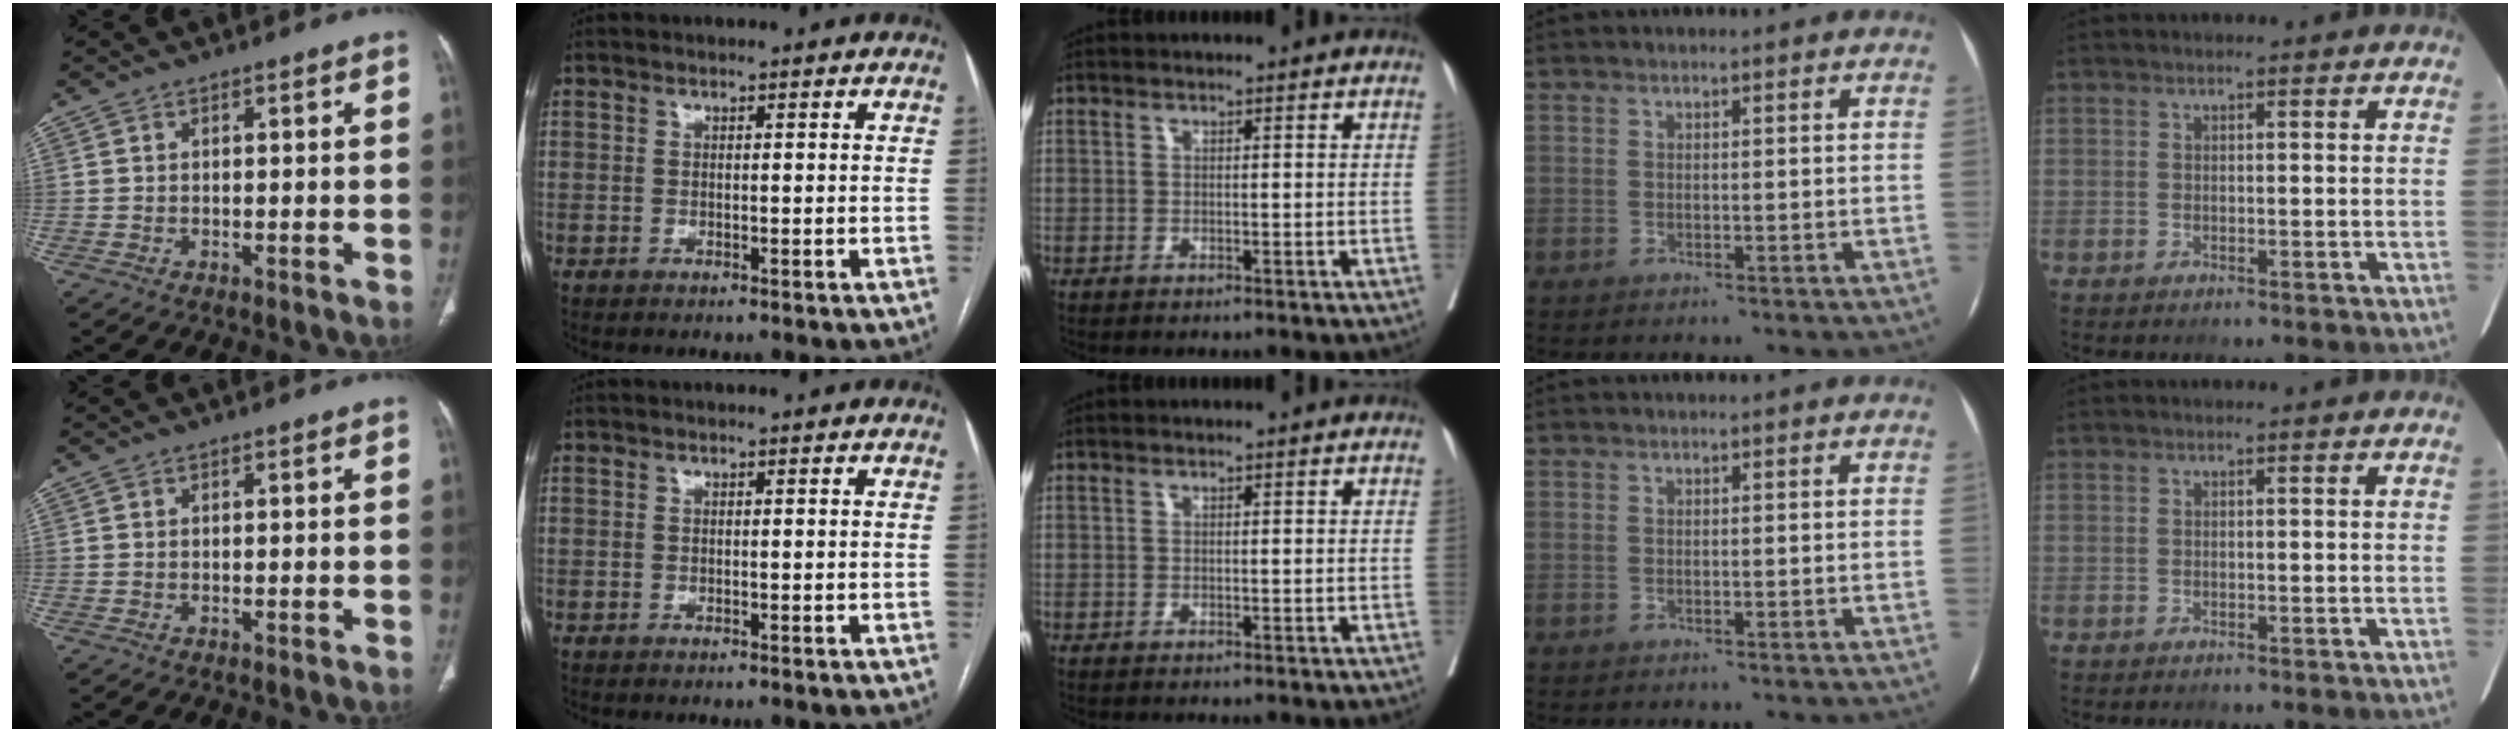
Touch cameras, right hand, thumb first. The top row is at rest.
{}